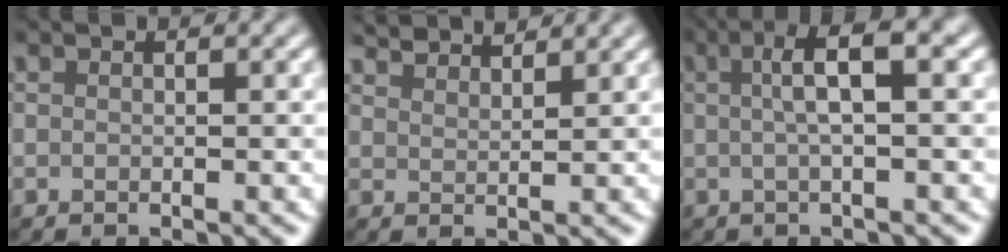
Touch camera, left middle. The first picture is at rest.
{"total": 3.2, "force": [3.1, 0.4, 0.8], "torque": [-0.014, 0.008, 0.052]}
{"total": 4.4, "force": [0.9, 0.9, 4.2], "torque": [-0.069, 0.015, 0.011]}